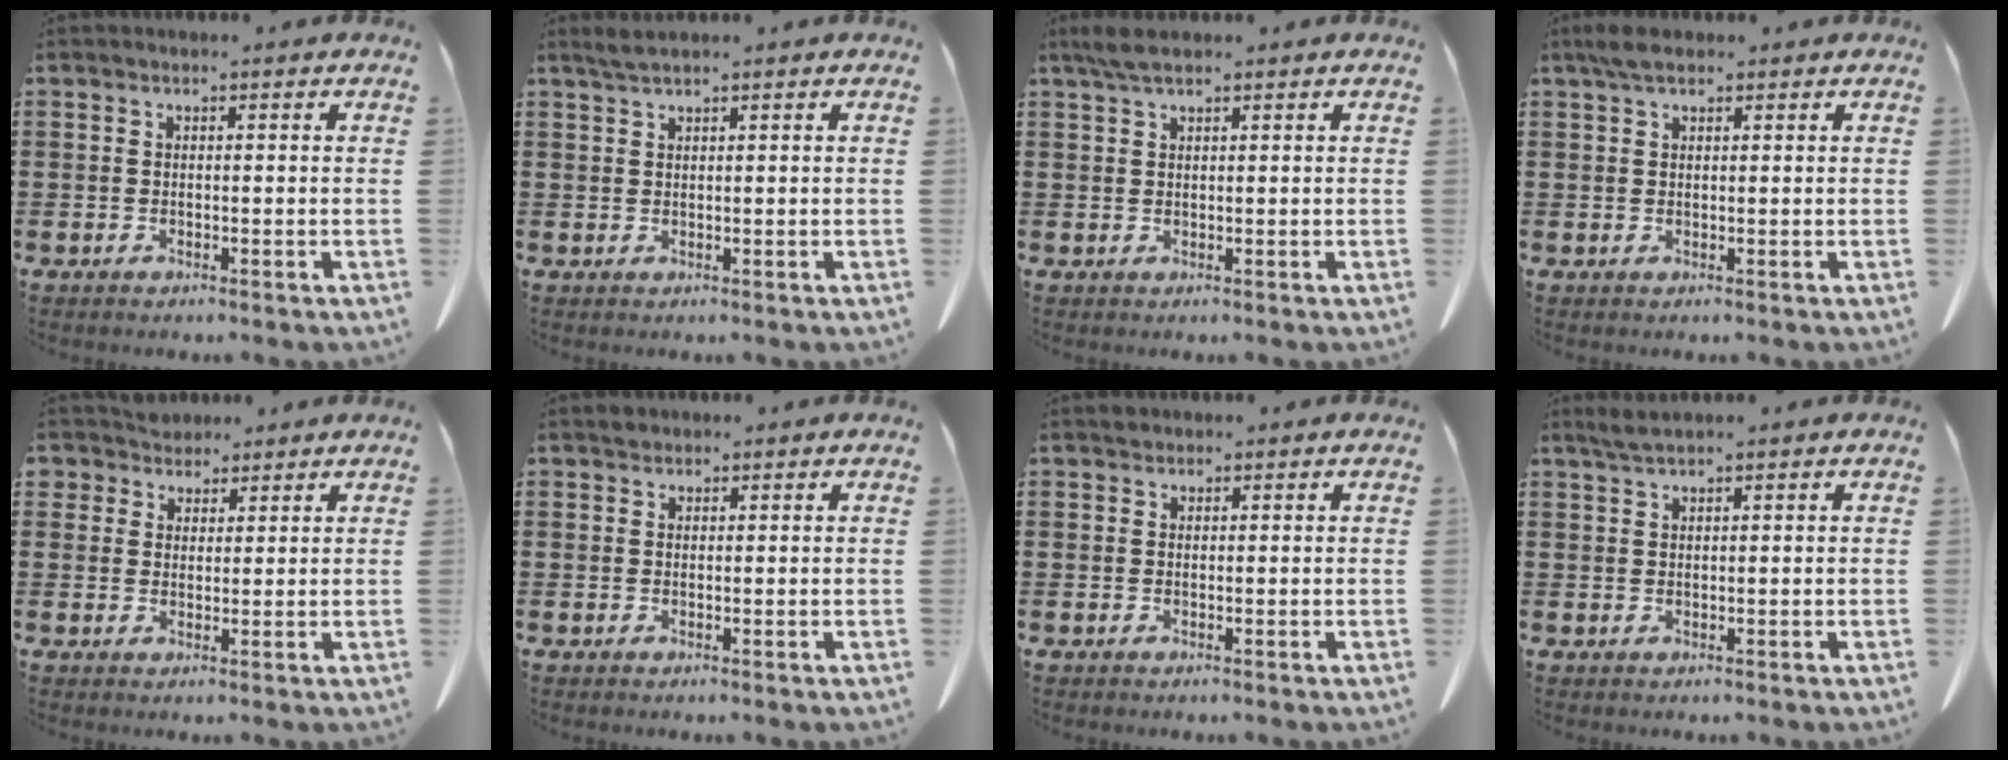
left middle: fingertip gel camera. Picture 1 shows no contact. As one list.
[{"total": 1.4, "force": [1.2, 0.1, 0.8], "torque": [-0.019, 0.001, 0.021]}, {"total": 2.8, "force": [1.8, 0.7, 2.0], "torque": [-0.043, 0.003, 0.032]}, {"total": 2.7, "force": [1.8, 1.0, 1.8], "torque": [-0.040, 0.007, 0.032]}, {"total": 3.8, "force": [3.2, 2.1, 0.2], "torque": [-0.020, 0.000, 0.060]}, {"total": 0.9, "force": [0.8, 0.4, 0.1], "torque": [-0.004, 0.002, 0.016]}, {"total": 0.6, "force": [0.5, 0.3, 0.0], "torque": [-0.002, 0.002, 0.010]}, {"total": 1.7, "force": [1.4, 0.1, 1.0], "torque": [-0.023, 0.000, 0.026]}]